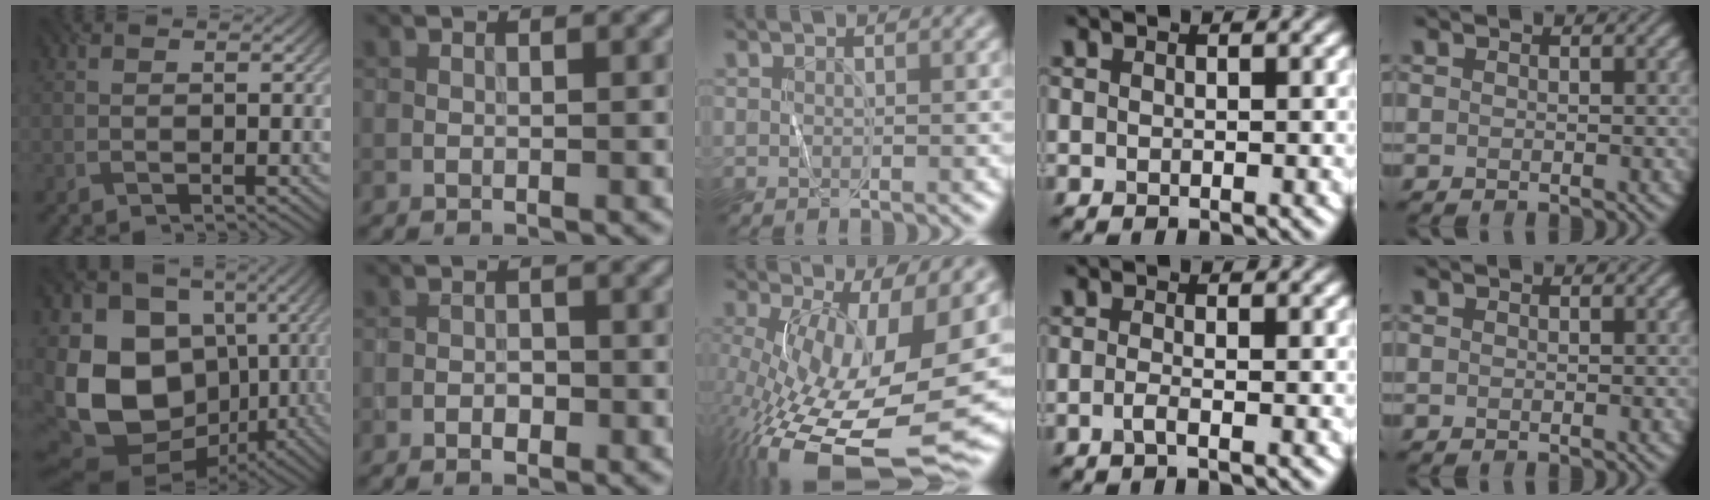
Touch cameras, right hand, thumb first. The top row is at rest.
{"thumb": {"total": 15.7, "force": [-1.5, 12.5, 9.4], "torque": [-0.202, -0.014, -0.030]}, "index": {"total": 1.2, "force": [-0.6, 0.6, 0.7], "torque": [-0.010, 0.001, -0.012]}, "middle": {"total": 15.7, "force": [-4.7, 5.8, 13.8], "torque": [-0.242, -0.029, -0.074]}, "ring": {"total": 1.0, "force": [-0.6, 0.0, 0.8], "torque": [-0.023, -0.002, -0.012]}}